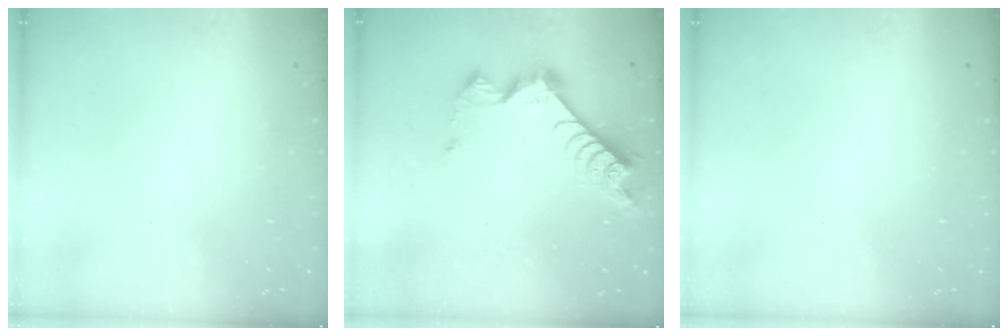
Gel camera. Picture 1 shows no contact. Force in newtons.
{"total": 8.2, "press": 8.2, "slide": 0.5}
{"total": 0.0}